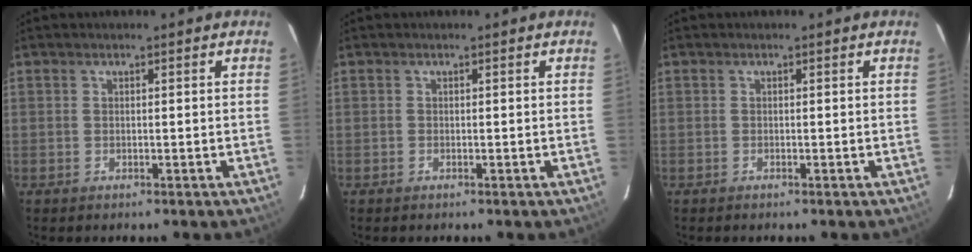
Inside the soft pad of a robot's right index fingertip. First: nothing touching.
{"total": 0.0}
{"total": 0.0}